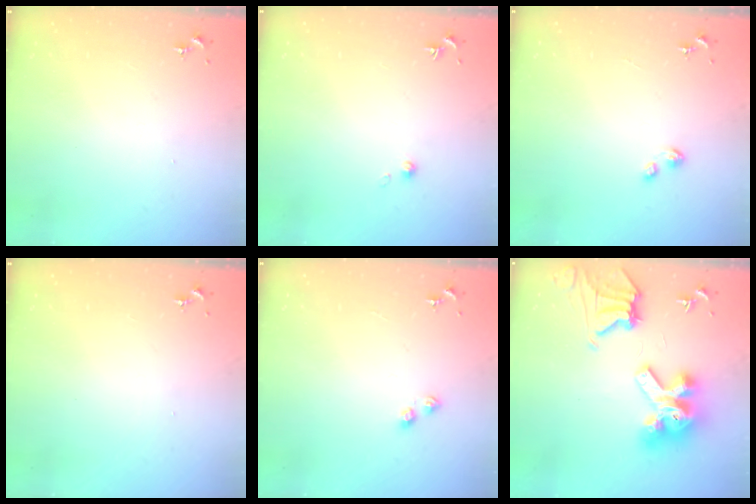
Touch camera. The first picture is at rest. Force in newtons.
{"total": 2.0, "press": 1.9, "slide": 0.2}
{"total": 2.2, "press": 2.2, "slide": 0.3}
{"total": 0.0}
{"total": 3.0, "press": 2.9, "slide": 0.4}
{"total": 16.3, "press": 16.2, "slide": 2.3}